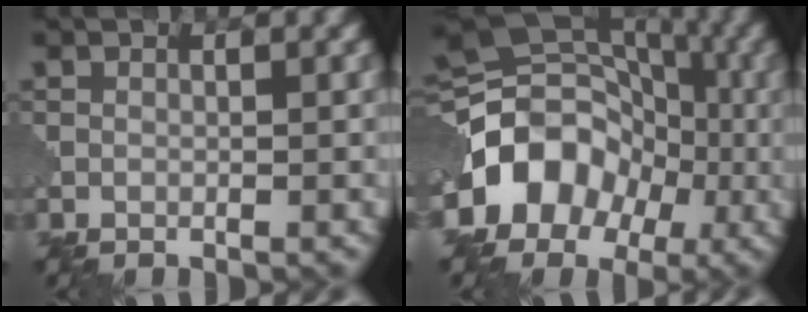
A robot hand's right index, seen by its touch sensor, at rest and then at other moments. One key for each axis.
{"total": 10.9, "fx": -3.7, "fy": 8.8, "fz": 5.3, "tx": -0.086, "ty": 0.012, "tz": -0.085}